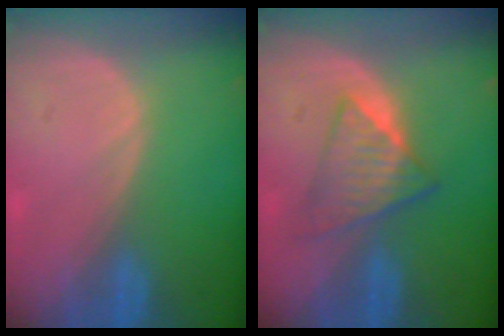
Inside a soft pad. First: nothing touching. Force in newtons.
{"total": 6.0, "press": 5.6, "slide": 1.9}